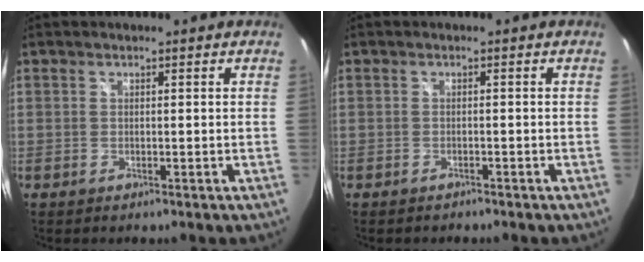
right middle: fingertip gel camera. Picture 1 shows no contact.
{"total": 1.2, "force": [-1.1, 0.5, 0.2], "torque": [-0.007, -0.002, -0.017]}